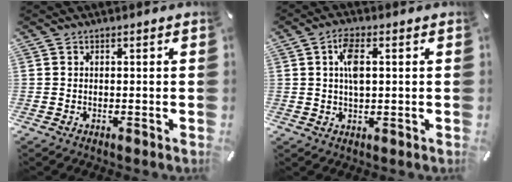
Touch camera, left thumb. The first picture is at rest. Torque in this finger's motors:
{"motor_torque": [0.15, 0.41, 0.81, -0.08, 0.08]}